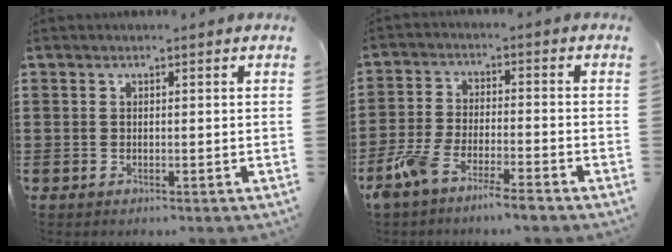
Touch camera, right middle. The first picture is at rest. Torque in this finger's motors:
{"motor_torque": [1.18, -0.96, 0.19, 0.13]}